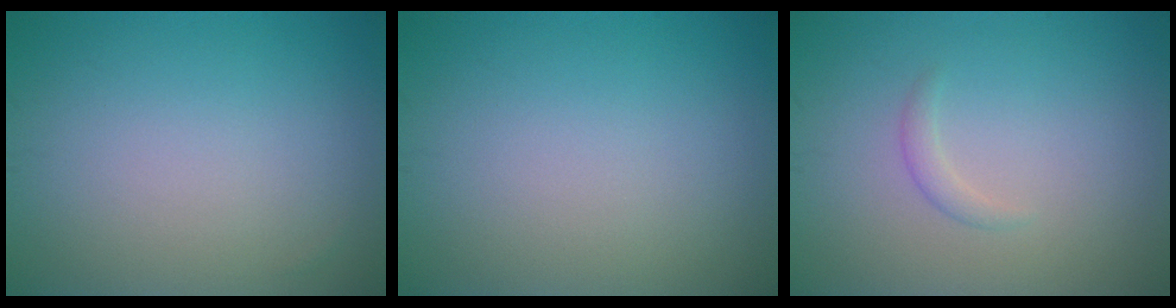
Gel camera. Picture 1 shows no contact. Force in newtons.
{"total": 0.0}
{"total": 0.9, "press": 0.9, "slide": 0.0}